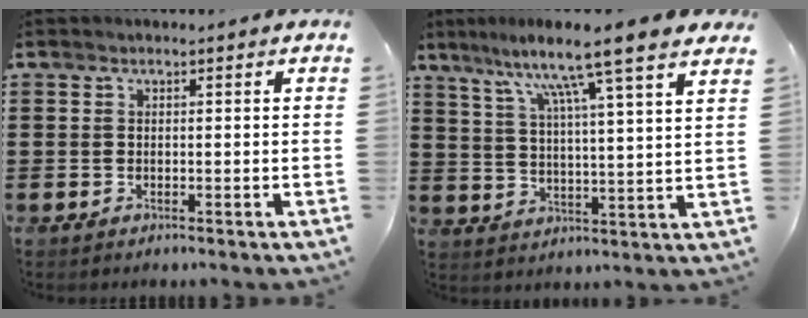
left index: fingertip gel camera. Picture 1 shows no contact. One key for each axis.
{"total": 9.6, "fx": 7.5, "fy": -0.8, "fz": 5.9, "tx": -0.127, "ty": -0.042, "tz": 0.115}